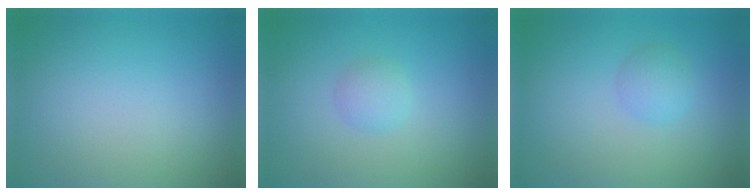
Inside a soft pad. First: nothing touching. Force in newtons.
{"total": 1.5, "press": 1.5, "slide": 0.1}
{"total": 1.7, "press": 1.7, "slide": 0.1}